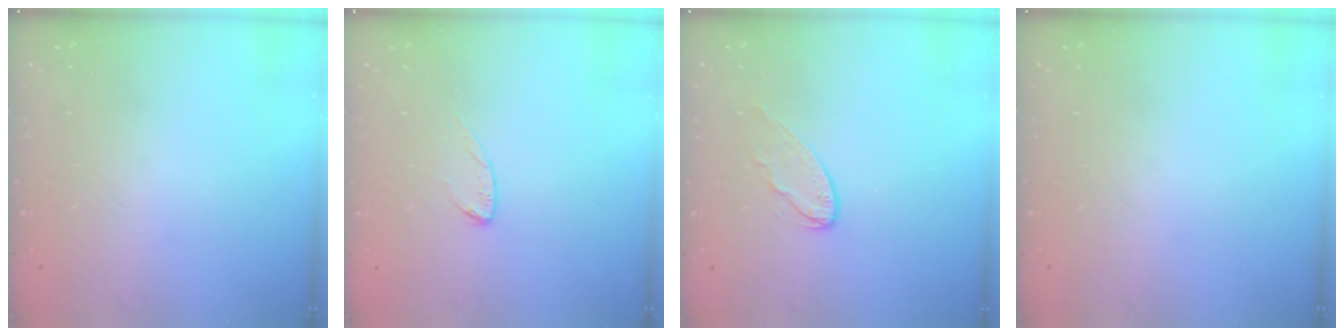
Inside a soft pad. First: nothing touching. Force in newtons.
{"total": 5.8, "press": 5.8, "slide": 0.4}
{"total": 6.6, "press": 6.6, "slide": 0.7}
{"total": 0.0}